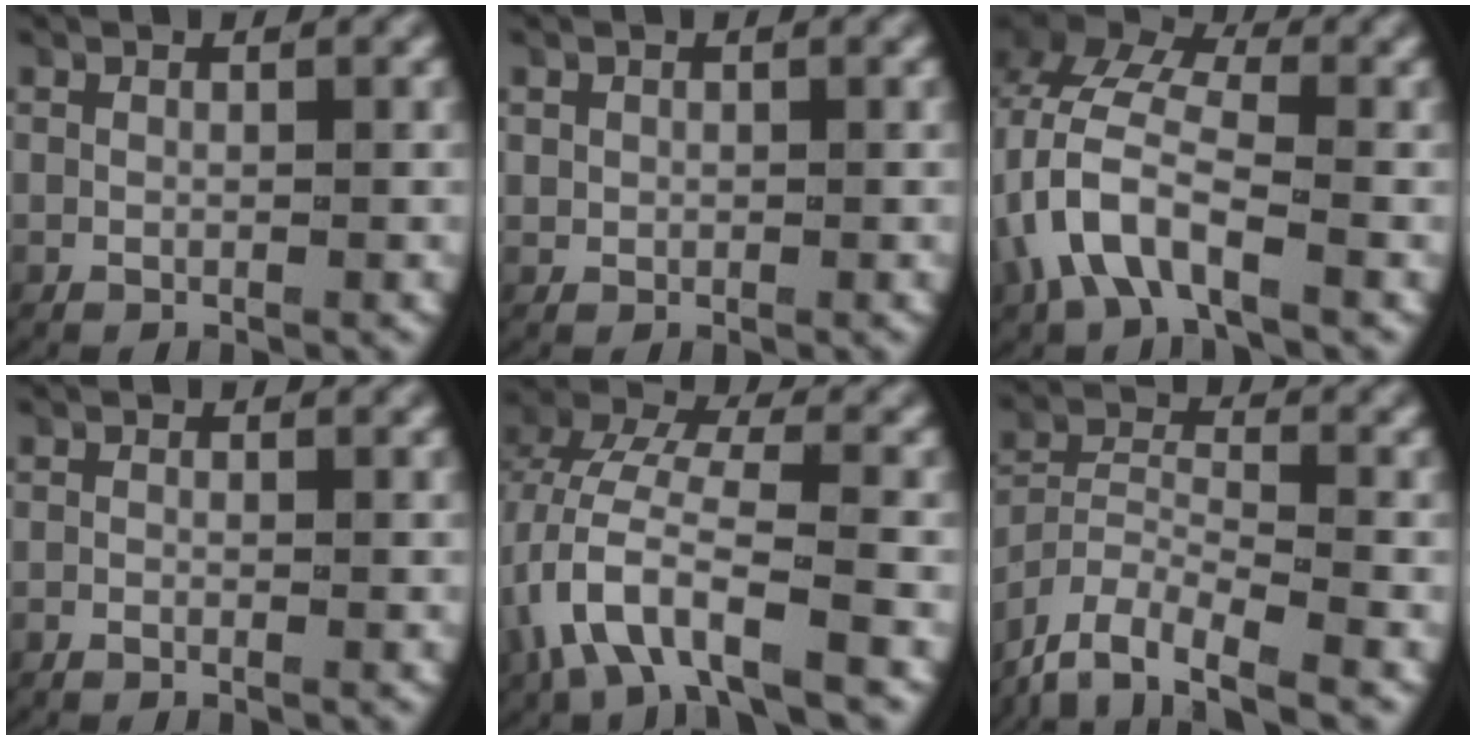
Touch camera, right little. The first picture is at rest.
{"total": 0.9, "force": [0.2, 0.8, 0.3], "torque": [-0.014, -0.005, 0.006]}
{"total": 8.7, "force": [0.8, 6.0, 6.3], "torque": [-0.141, -0.003, 0.006]}
{"total": 0.9, "force": [-0.8, 0.4, 0.3], "torque": [-0.011, -0.003, -0.016]}
{"total": 6.3, "force": [-0.9, 3.5, 5.1], "torque": [-0.130, -0.014, -0.009]}
{"total": 8.6, "force": [-5.6, 5.2, 4.0], "torque": [-0.095, -0.037, -0.090]}